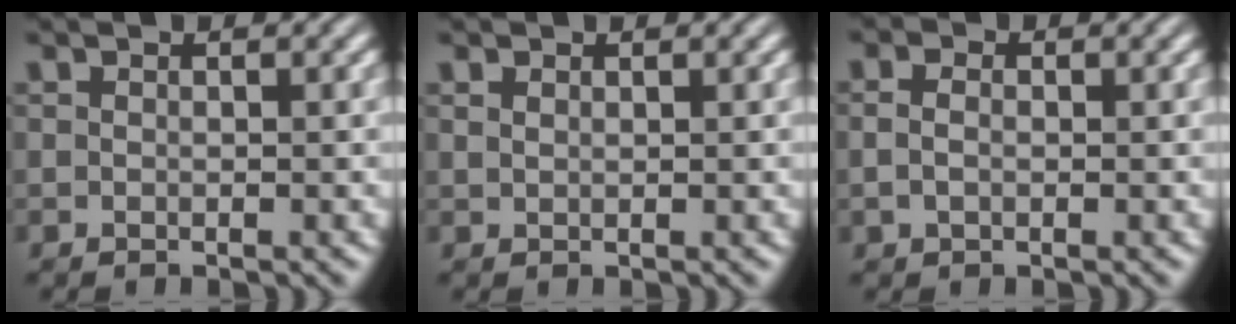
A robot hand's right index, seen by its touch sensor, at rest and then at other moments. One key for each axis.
{"total": 1.2, "fx": 0.8, "fy": -0.9, "fz": 0.0, "tx": 0.012, "ty": -0.001, "tz": 0.023}
{"total": 0.9, "fx": -0.1, "fy": 0.0, "fz": 0.9, "tx": -0.017, "ty": -0.004, "tz": 0.004}